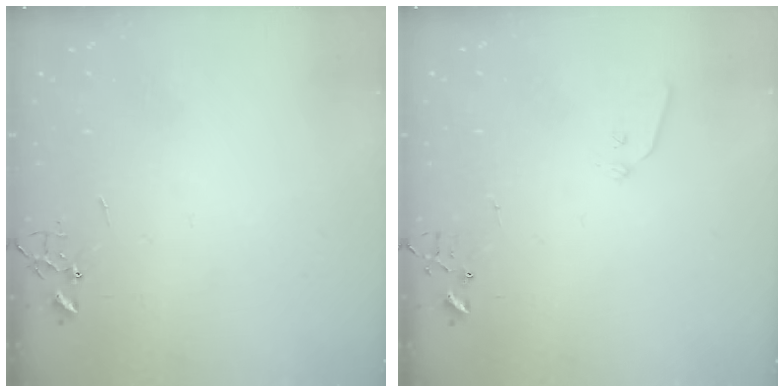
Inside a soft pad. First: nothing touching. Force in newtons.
{"total": 4.4, "press": 4.4, "slide": 0.7}